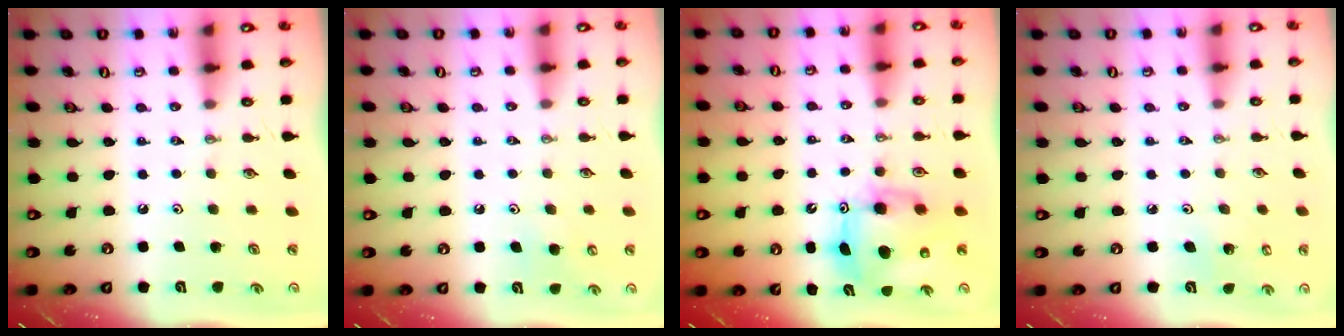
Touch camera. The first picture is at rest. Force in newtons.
{"total": 6.2, "press": 6.2, "slide": 0.5}
{"total": 10.3, "press": 10.2, "slide": 0.8}
{"total": 3.7, "press": 3.7, "slide": 0.4}